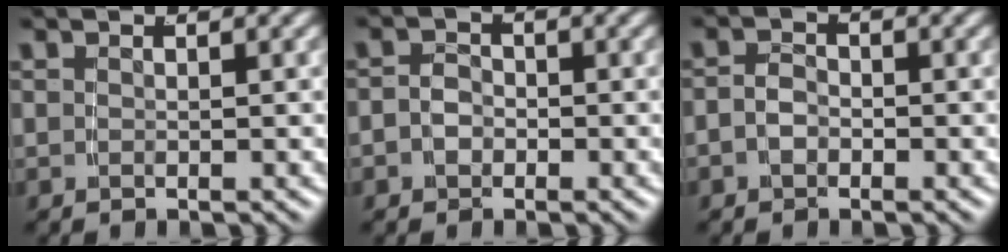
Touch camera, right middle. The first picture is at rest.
{"total": 2.4, "force": [-1.0, 2.0, 0.9], "torque": [-0.029, -0.014, -0.014]}
{"total": 2.0, "force": [-1.0, 1.5, 1.0], "torque": [-0.031, -0.014, -0.014]}